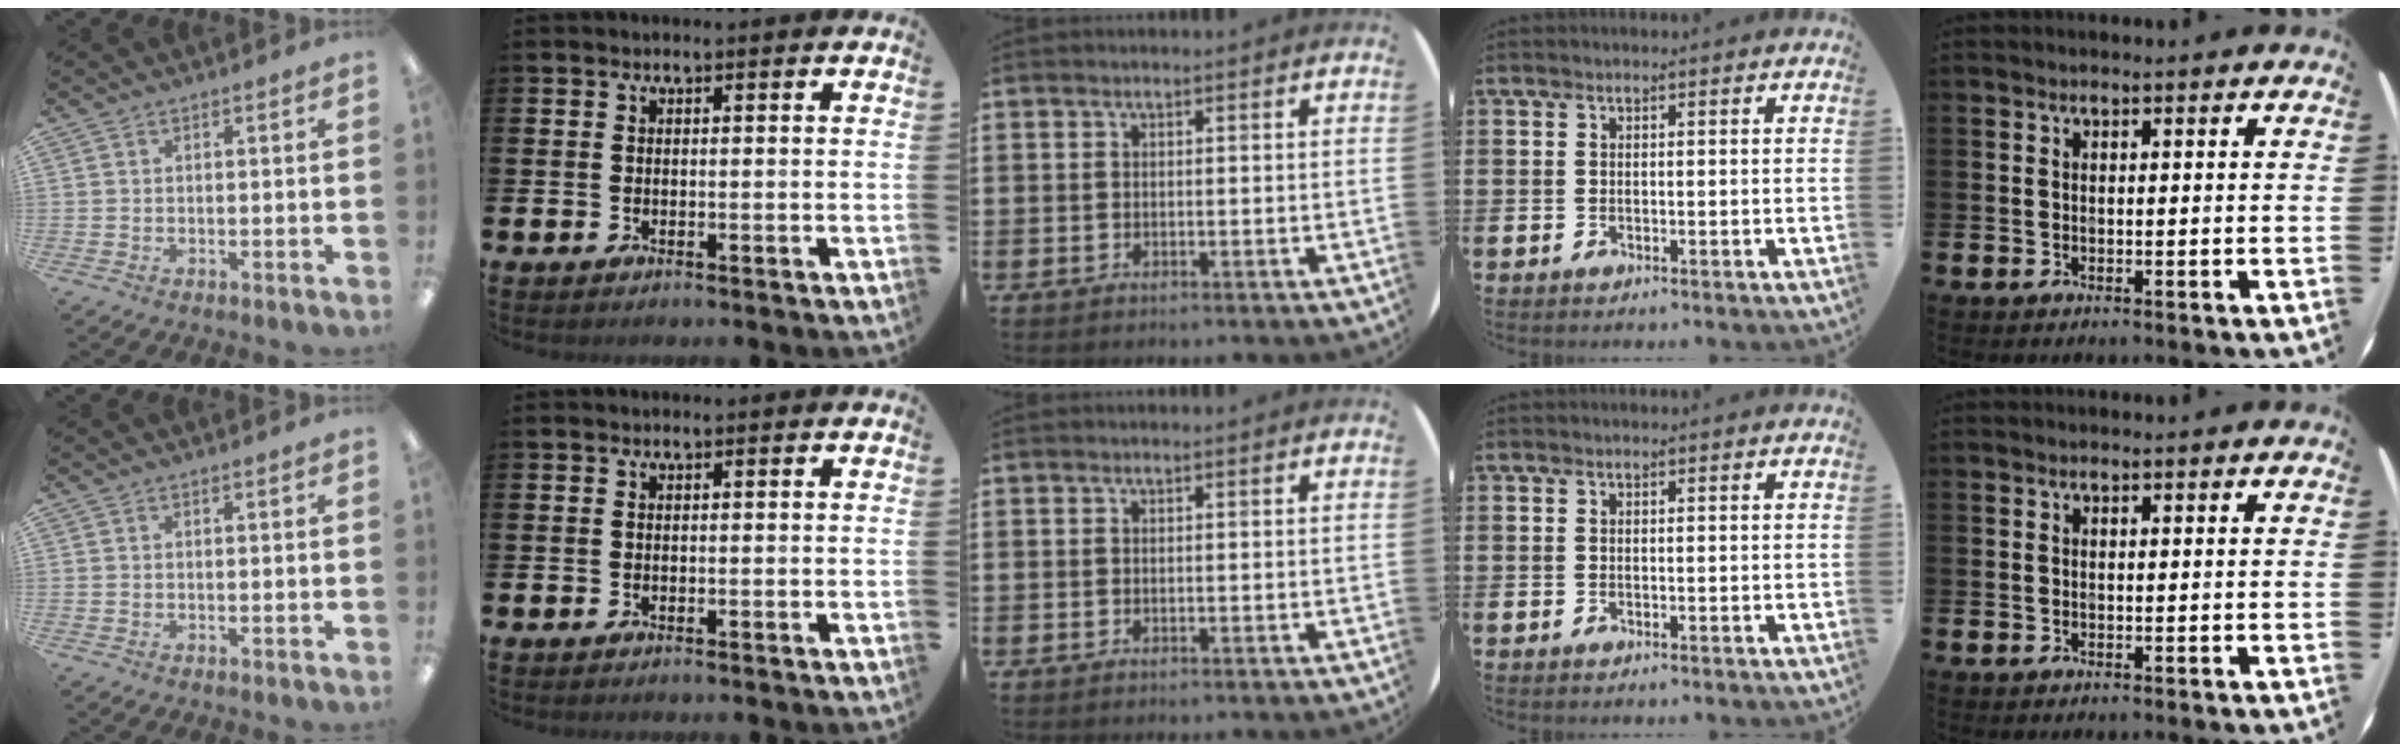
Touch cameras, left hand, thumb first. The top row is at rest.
{}